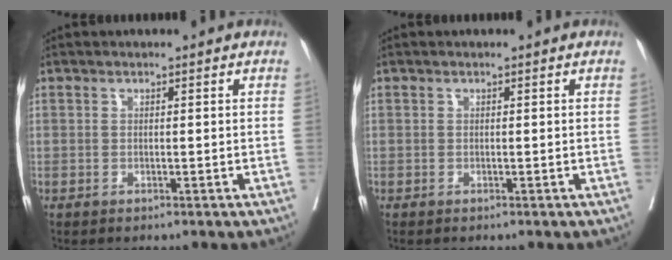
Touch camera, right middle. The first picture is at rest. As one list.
[{"total": 0.0}]